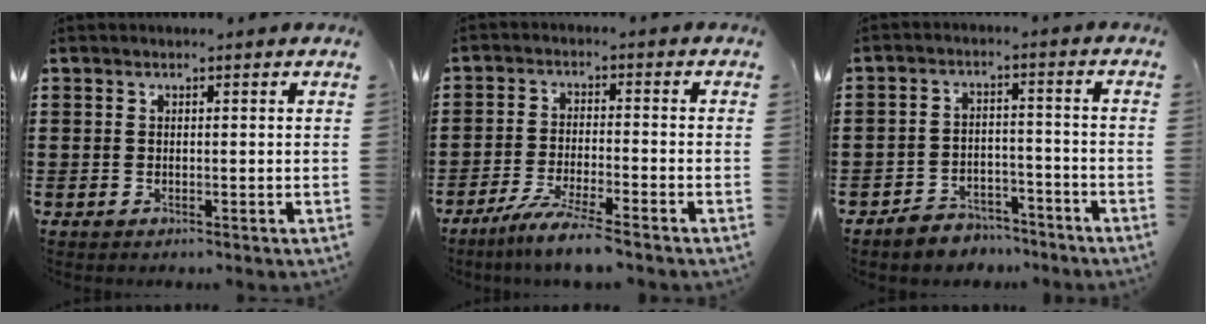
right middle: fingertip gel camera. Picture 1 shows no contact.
{"total": 5.7, "force": [-4.8, -0.4, 2.9], "torque": [-0.066, -0.017, -0.093]}
{"total": 4.3, "force": [-4.2, 0.9, 0.1], "torque": [-0.004, 0.010, -0.088]}